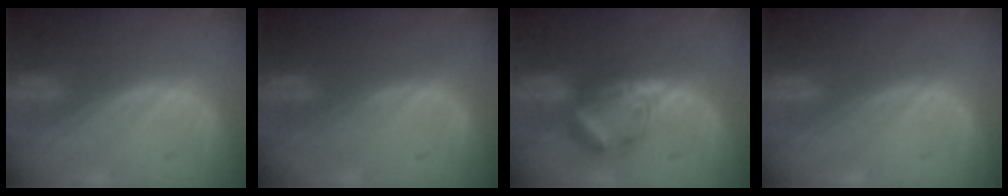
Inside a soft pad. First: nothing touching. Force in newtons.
{"total": 0.0}
{"total": 5.8, "press": 5.7, "slide": 1.2}
{"total": 0.0}